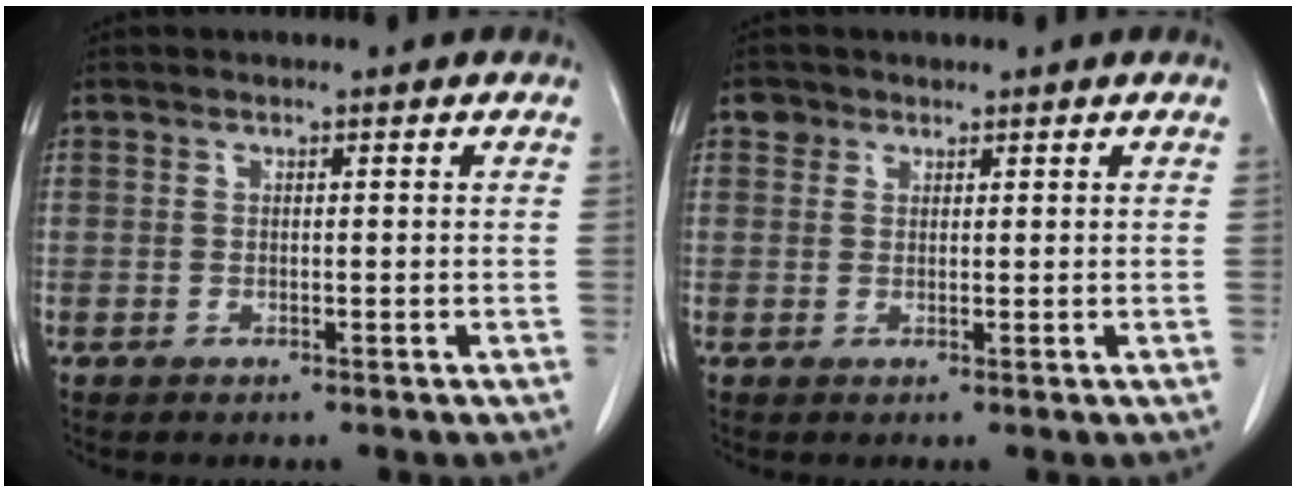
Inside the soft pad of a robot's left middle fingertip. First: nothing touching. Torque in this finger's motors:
{"motor_torque": [-0.06, 0.05, -0.15, -0.01]}